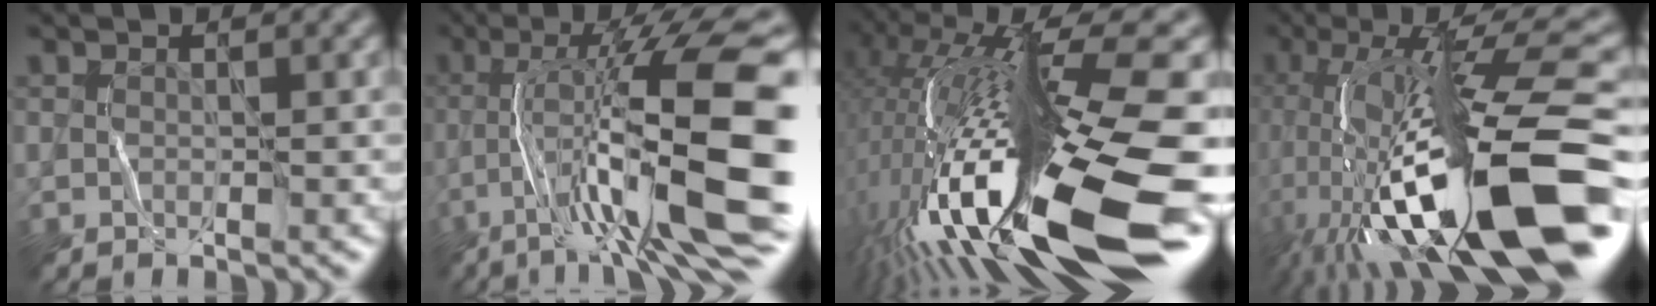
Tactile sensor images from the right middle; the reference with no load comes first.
{"total": 13.3, "force": [-4.6, 2.3, 12.3], "torque": [-0.199, 0.025, -0.067]}
{"total": 19.0, "force": [-4.4, 4.1, 18.0], "torque": [-0.318, 0.018, -0.073]}
{"total": 17.8, "force": [-4.0, 5.0, 16.7], "torque": [-0.288, 0.027, -0.065]}